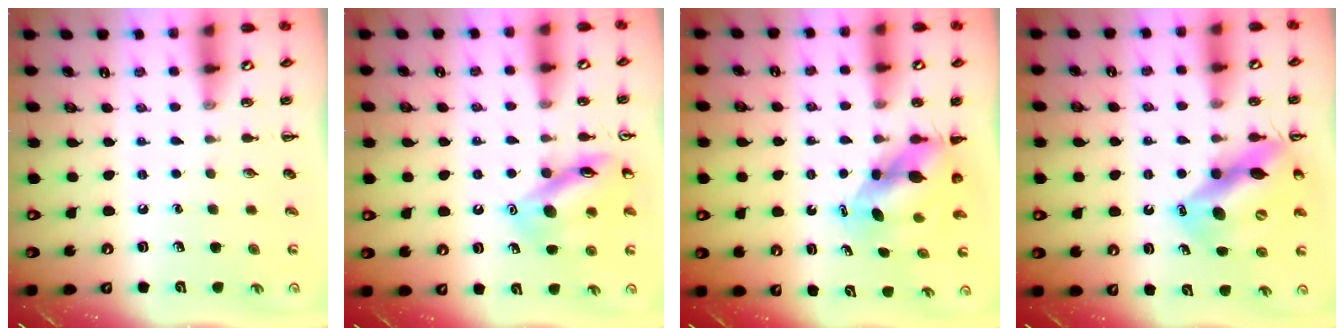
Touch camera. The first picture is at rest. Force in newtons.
{"total": 13.4, "press": 13.3, "slide": 1.1}
{"total": 6.9, "press": 6.8, "slide": 1.1}
{"total": 14.2, "press": 13.4, "slide": 4.6}